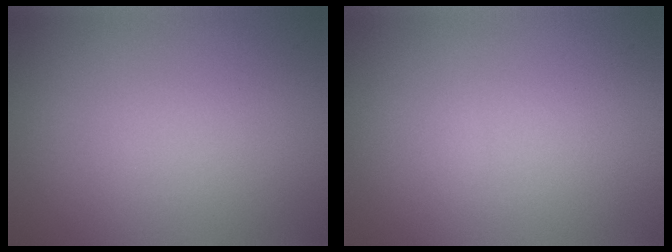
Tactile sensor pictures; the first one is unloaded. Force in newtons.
{"total": 0.0}